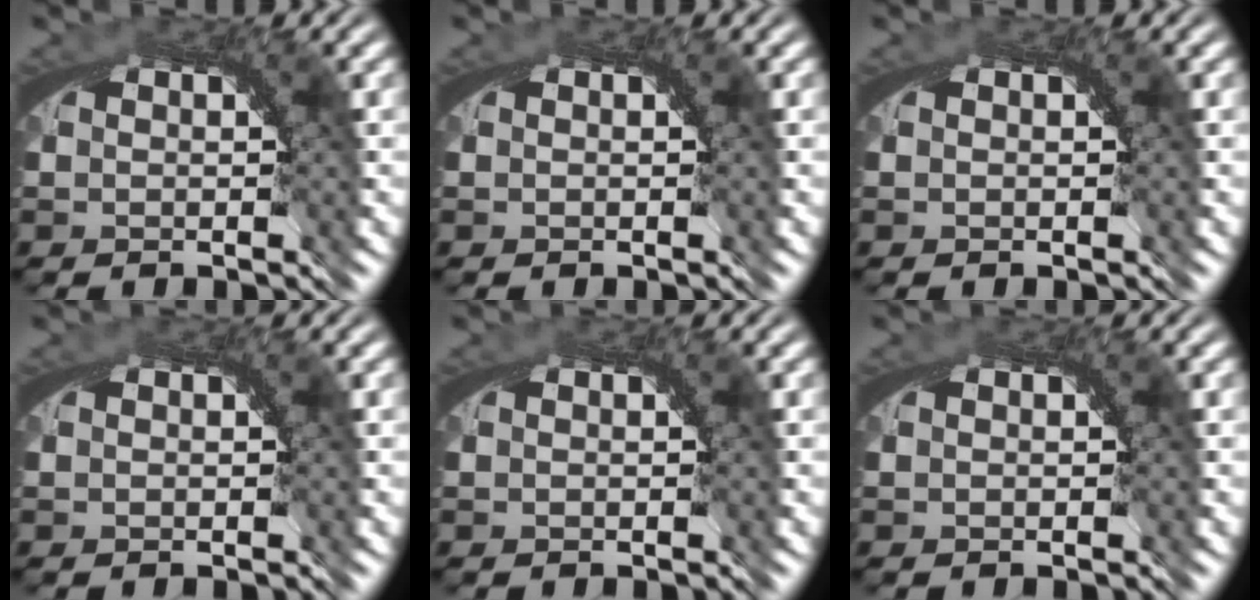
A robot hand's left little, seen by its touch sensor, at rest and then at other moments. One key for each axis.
{"total": 0.0}
{"total": 0.0}
{"total": 0.0}
{"total": 0.0}
{"total": 0.0}